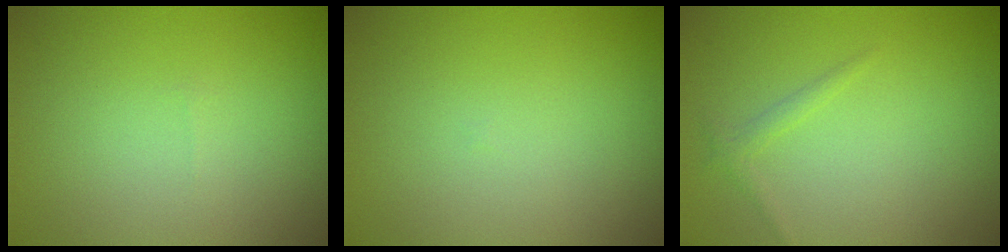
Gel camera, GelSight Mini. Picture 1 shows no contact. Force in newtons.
{"total": 0.0}
{"total": 0.9, "press": 0.9, "slide": 0.1}